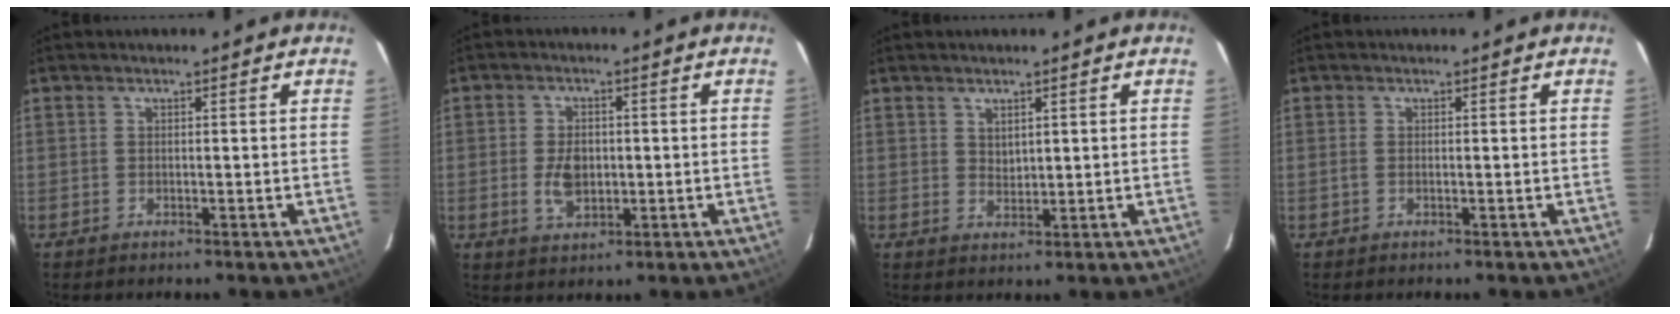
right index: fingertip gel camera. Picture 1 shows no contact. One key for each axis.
{"total": 5.9, "fx": -0.7, "fy": 3.8, "fz": 4.5, "tx": -0.089, "ty": -0.001, "tz": -0.007}
{"total": 2.1, "fx": 1.3, "fy": 1.3, "fz": 1.1, "tx": -0.014, "ty": -0.001, "tz": 0.025}
{"total": 0.9, "fx": -0.1, "fy": 0.4, "fz": 0.8, "tx": -0.020, "ty": -0.001, "tz": -0.003}